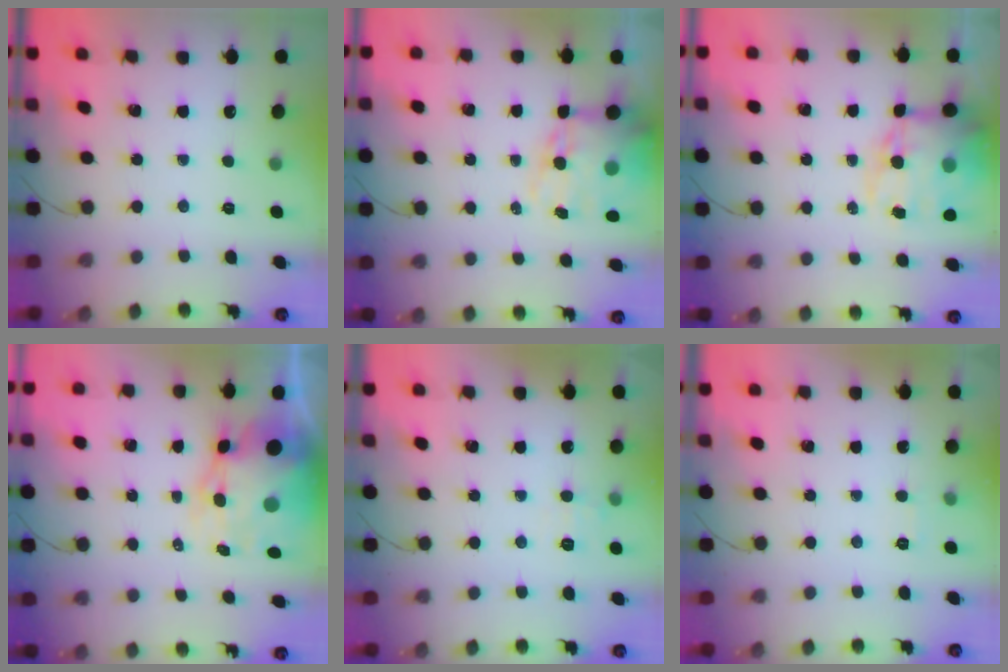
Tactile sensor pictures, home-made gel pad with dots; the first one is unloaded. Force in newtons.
{"total": 15.5, "press": 15.1, "slide": 3.6}
{"total": 18.3, "press": 17.8, "slide": 4.2}
{"total": 13.9, "press": 13.4, "slide": 3.7}
{"total": 5.7, "press": 5.5, "slide": 1.7}
{"total": 1.9, "press": 1.4, "slide": 1.3}